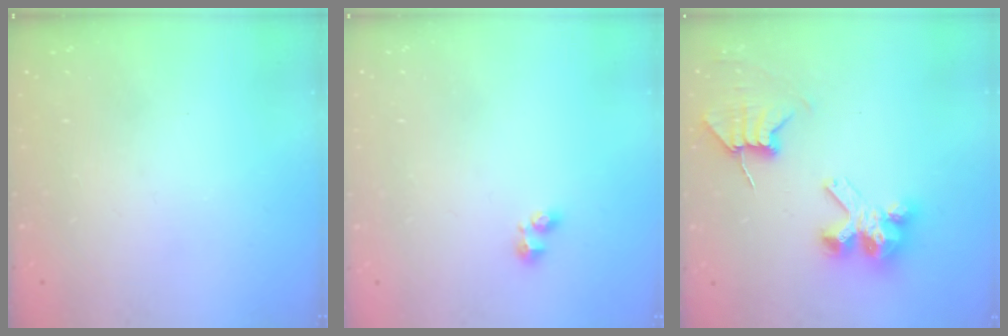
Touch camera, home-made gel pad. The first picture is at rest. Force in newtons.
{"total": 1.9, "press": 1.8, "slide": 0.5}
{"total": 7.8, "press": 7.7, "slide": 1.0}